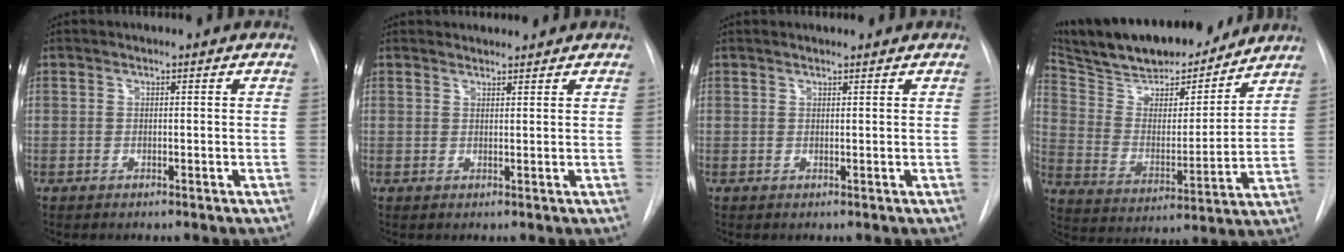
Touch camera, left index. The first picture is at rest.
{"total": 2.1, "force": [2.1, 0.3, -0.1], "torque": [-0.004, 0.016, 0.036]}
{"total": 1.3, "force": [1.3, 0.1, 0.1], "torque": [-0.007, 0.013, 0.023]}
{"total": 21.7, "force": [19.0, 5.5, 9.0], "torque": [-0.157, 0.004, 0.302]}